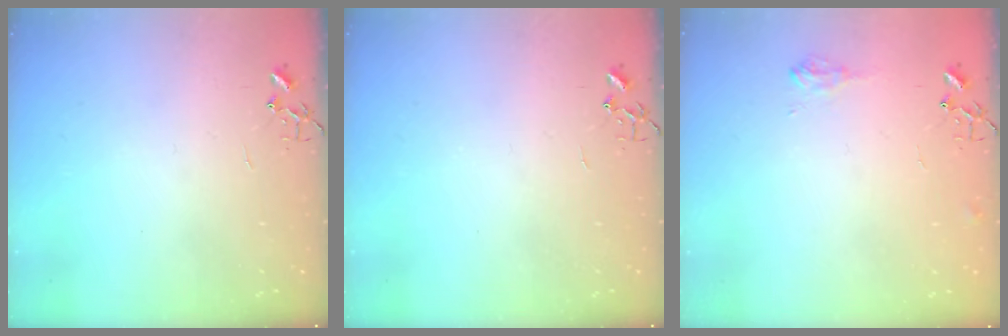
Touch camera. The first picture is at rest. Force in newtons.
{"total": 0.0}
{"total": 7.2, "press": 7.1, "slide": 0.9}